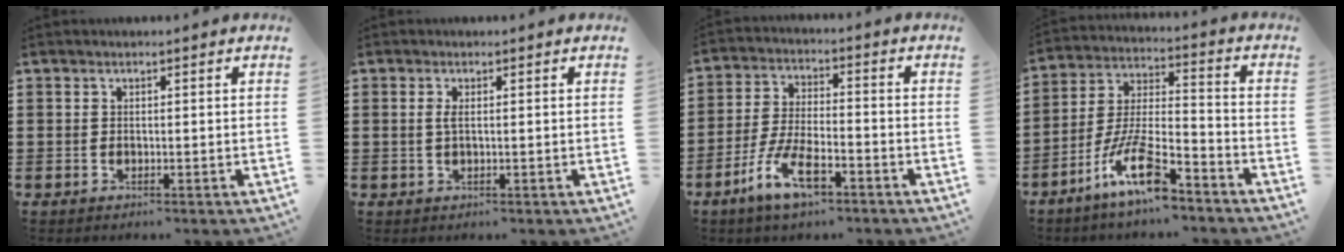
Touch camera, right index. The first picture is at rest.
{"total": 1.3, "force": [0.2, 0.3, 1.3], "torque": [-0.025, 0.001, 0.002]}
{"total": 8.6, "force": [-5.1, 2.8, 6.3], "torque": [-0.141, 0.000, -0.095]}
{"total": 11.9, "force": [-7.9, 2.7, 8.4], "torque": [-0.183, 0.006, -0.155]}